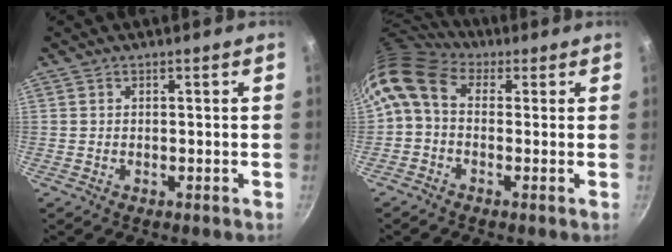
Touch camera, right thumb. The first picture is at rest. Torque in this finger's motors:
{"motor_torque": [1.37, 1.93, 0.76, -0.73, 0.22]}